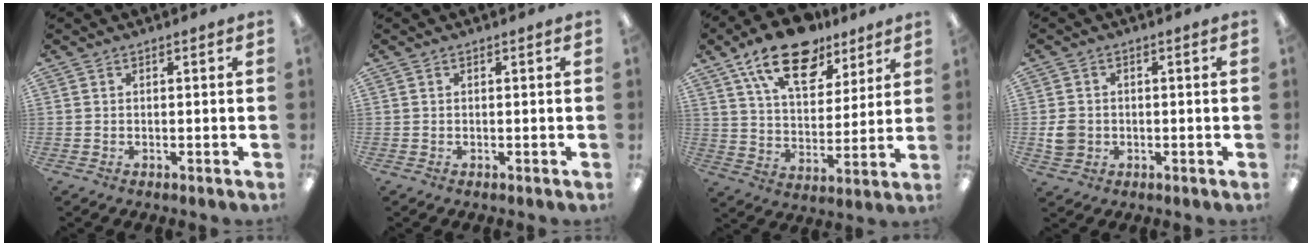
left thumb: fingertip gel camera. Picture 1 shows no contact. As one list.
[{"total": 0.0}, {"total": 18.0, "force": [12.3, 8.9, 9.6], "torque": [-0.160, -0.060, 0.215]}, {"total": 4.4, "force": [-0.5, 3.9, 2.0], "torque": [-0.033, 0.002, -0.008]}]